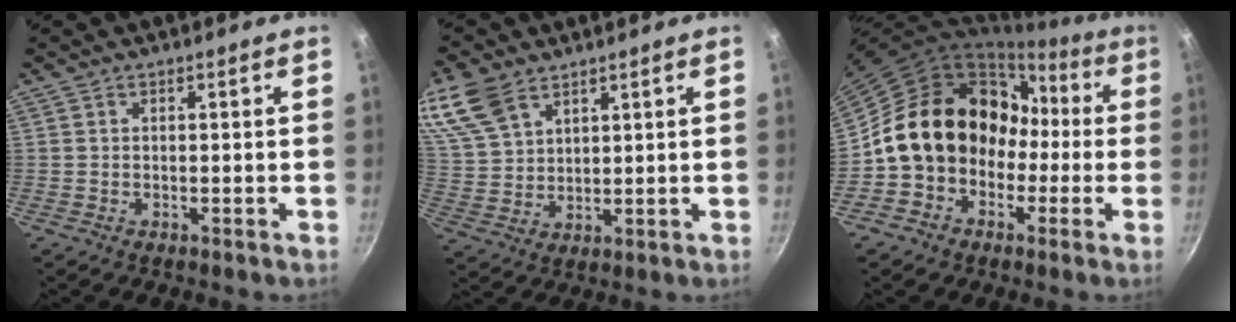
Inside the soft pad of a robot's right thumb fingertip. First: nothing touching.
{"total": 11.9, "force": [7.6, 6.9, 6.0], "torque": [-0.119, -0.008, 0.164]}
{"total": 16.6, "force": [-1.4, 13.7, 9.3], "torque": [-0.104, 0.067, -0.022]}